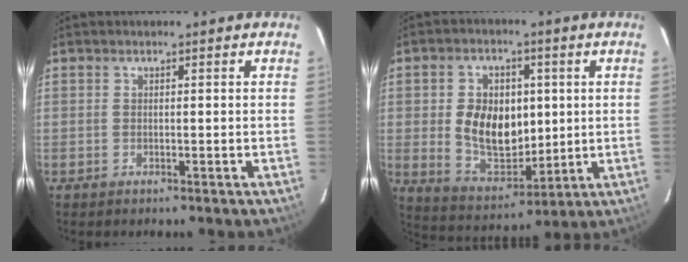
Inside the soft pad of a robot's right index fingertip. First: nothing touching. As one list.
[{"total": 12.7, "force": [0.9, 8.7, 9.1], "torque": [-0.178, 0.004, 0.034]}]